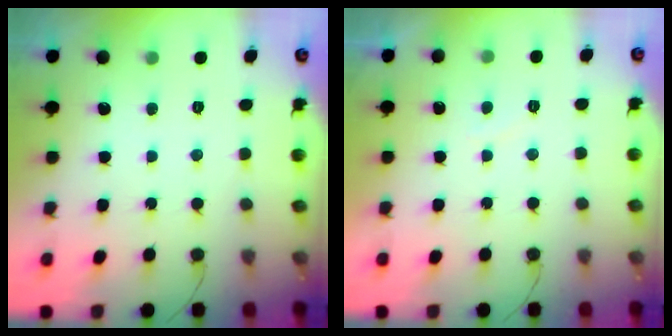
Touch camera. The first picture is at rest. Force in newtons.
{"total": 2.1, "press": 2.0, "slide": 0.7}